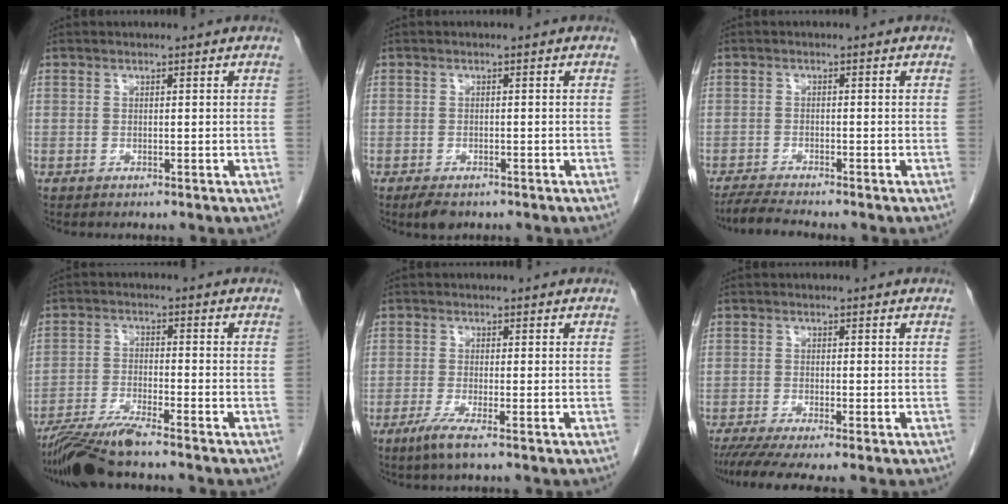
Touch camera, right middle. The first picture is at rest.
{"total": 2.9, "force": [-2.0, 1.3, 1.7], "torque": [-0.029, -0.004, -0.027]}
{"total": 3.9, "force": [-3.6, -0.5, 1.5], "torque": [-0.035, -0.020, -0.064]}
{"total": 7.7, "force": [-6.7, -0.7, 3.8], "torque": [-0.065, -0.026, -0.123]}
{"total": 3.1, "force": [-1.8, -0.2, 2.5], "torque": [-0.056, -0.012, -0.038]}
{"total": 5.9, "force": [-4.5, 0.0, 3.8], "torque": [-0.064, -0.017, -0.077]}